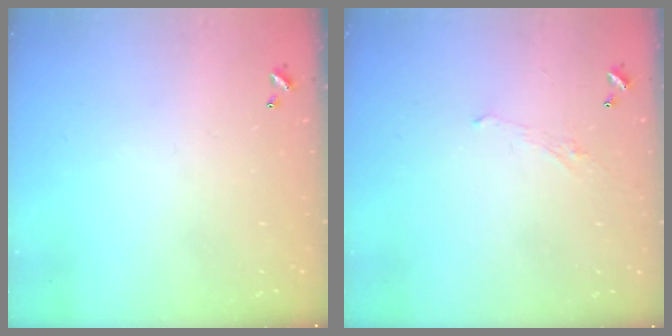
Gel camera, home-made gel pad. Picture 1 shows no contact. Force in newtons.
{"total": 1.8, "press": 1.7, "slide": 0.7}